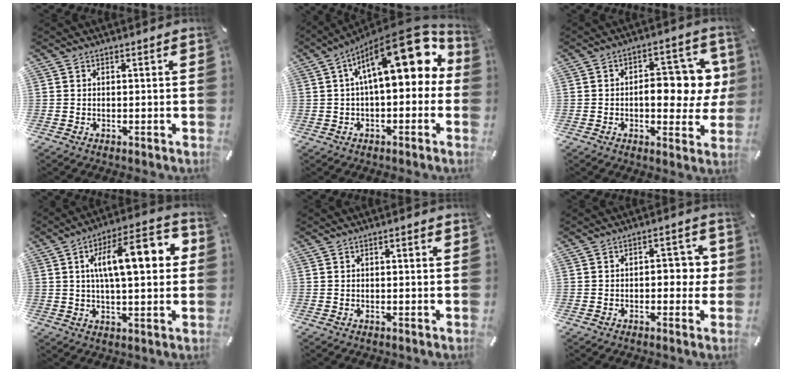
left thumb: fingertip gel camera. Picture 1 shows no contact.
{"total": 19.7, "force": [7.3, 8.2, 16.3], "torque": [-0.247, -0.047, 0.118]}
{"total": 11.8, "force": [0.7, 6.7, 9.7], "torque": [-0.122, -0.001, 0.010]}
{"total": 16.7, "force": [4.1, 6.2, 14.9], "torque": [-0.234, 0.002, 0.059]}
{"total": 1.2, "force": [0.3, 0.4, 1.1], "torque": [-0.021, 0.003, 0.003]}
{"total": 6.1, "force": [0.0, 3.5, 4.9], "torque": [-0.059, 0.001, -0.010]}